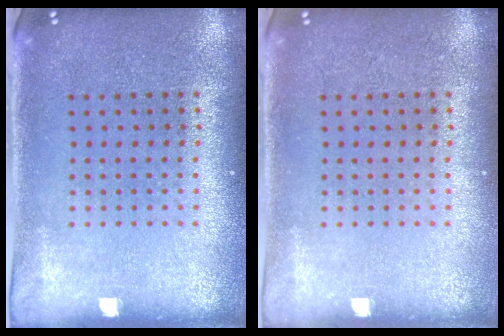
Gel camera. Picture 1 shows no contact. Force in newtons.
{"total": 0.0}